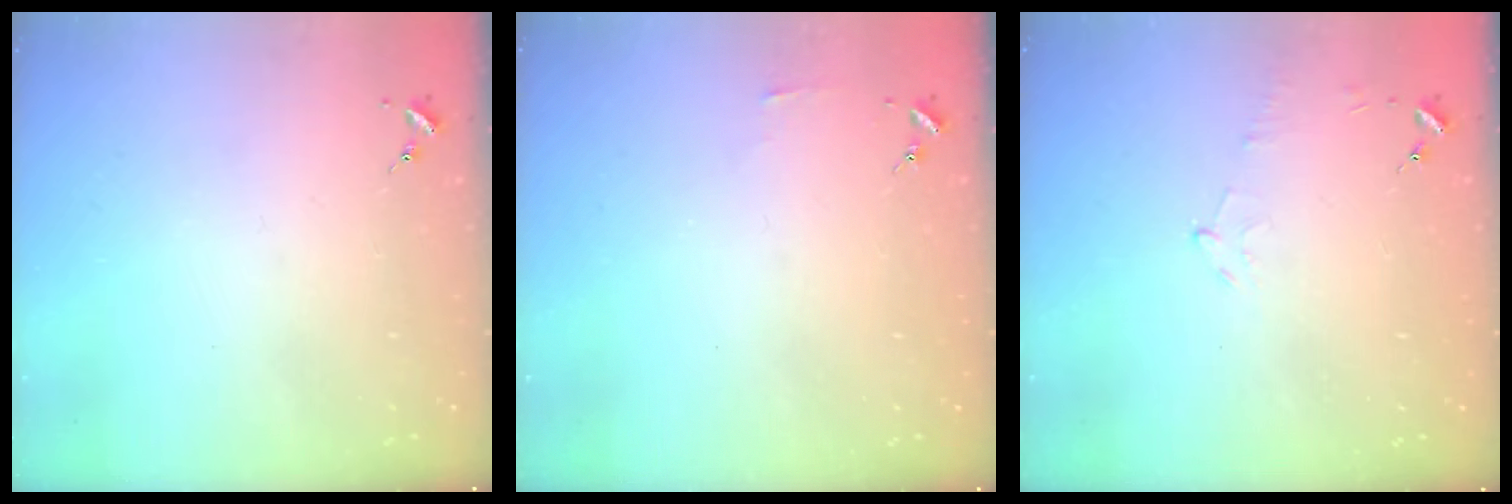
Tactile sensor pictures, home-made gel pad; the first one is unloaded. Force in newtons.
{"total": 2.8, "press": 2.8, "slide": 0.3}
{"total": 4.7, "press": 4.5, "slide": 1.5}